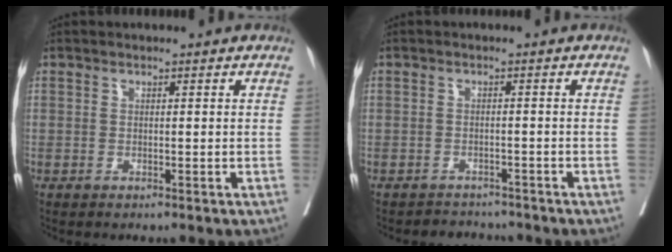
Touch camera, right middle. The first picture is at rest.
{"total": 3.1, "force": [-2.9, 0.7, -0.8], "torque": [0.017, -0.001, -0.048]}